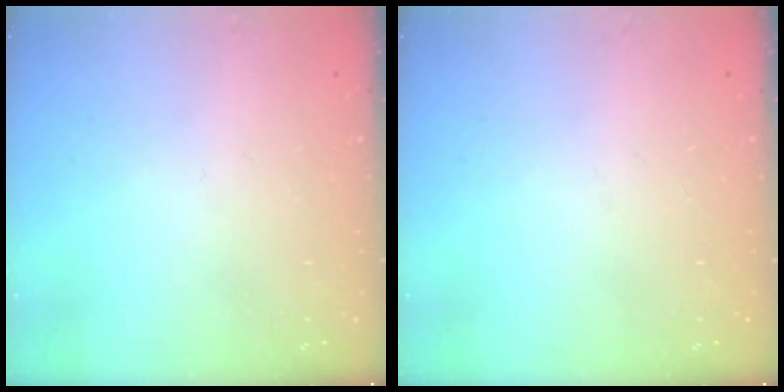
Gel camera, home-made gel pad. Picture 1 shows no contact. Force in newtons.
{"total": 0.0}